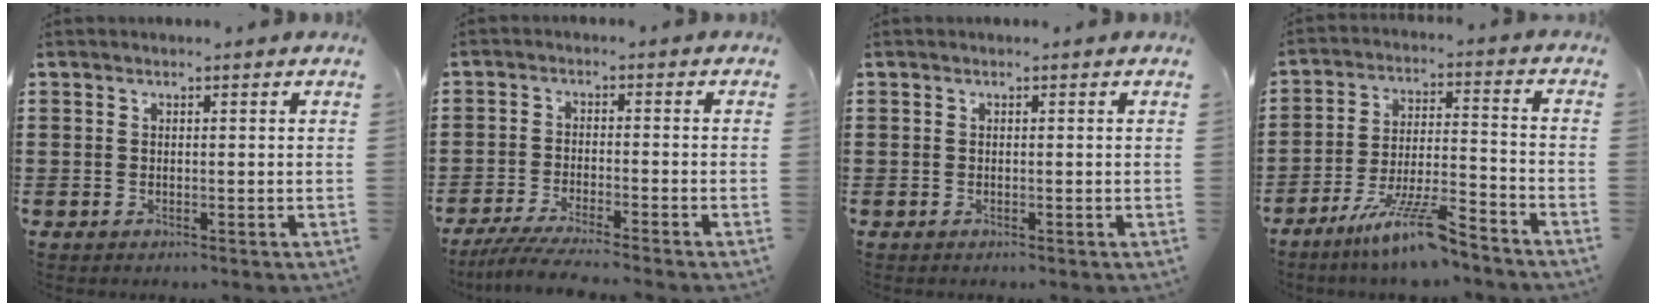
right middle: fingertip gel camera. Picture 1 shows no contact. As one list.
[{"total": 4.5, "force": [-4.1, -0.2, 1.8], "torque": [-0.044, -0.016, -0.081]}, {"total": 0.0}, {"total": 10.4, "force": [-8.0, 1.4, 6.6], "torque": [-0.128, 0.008, -0.152]}]